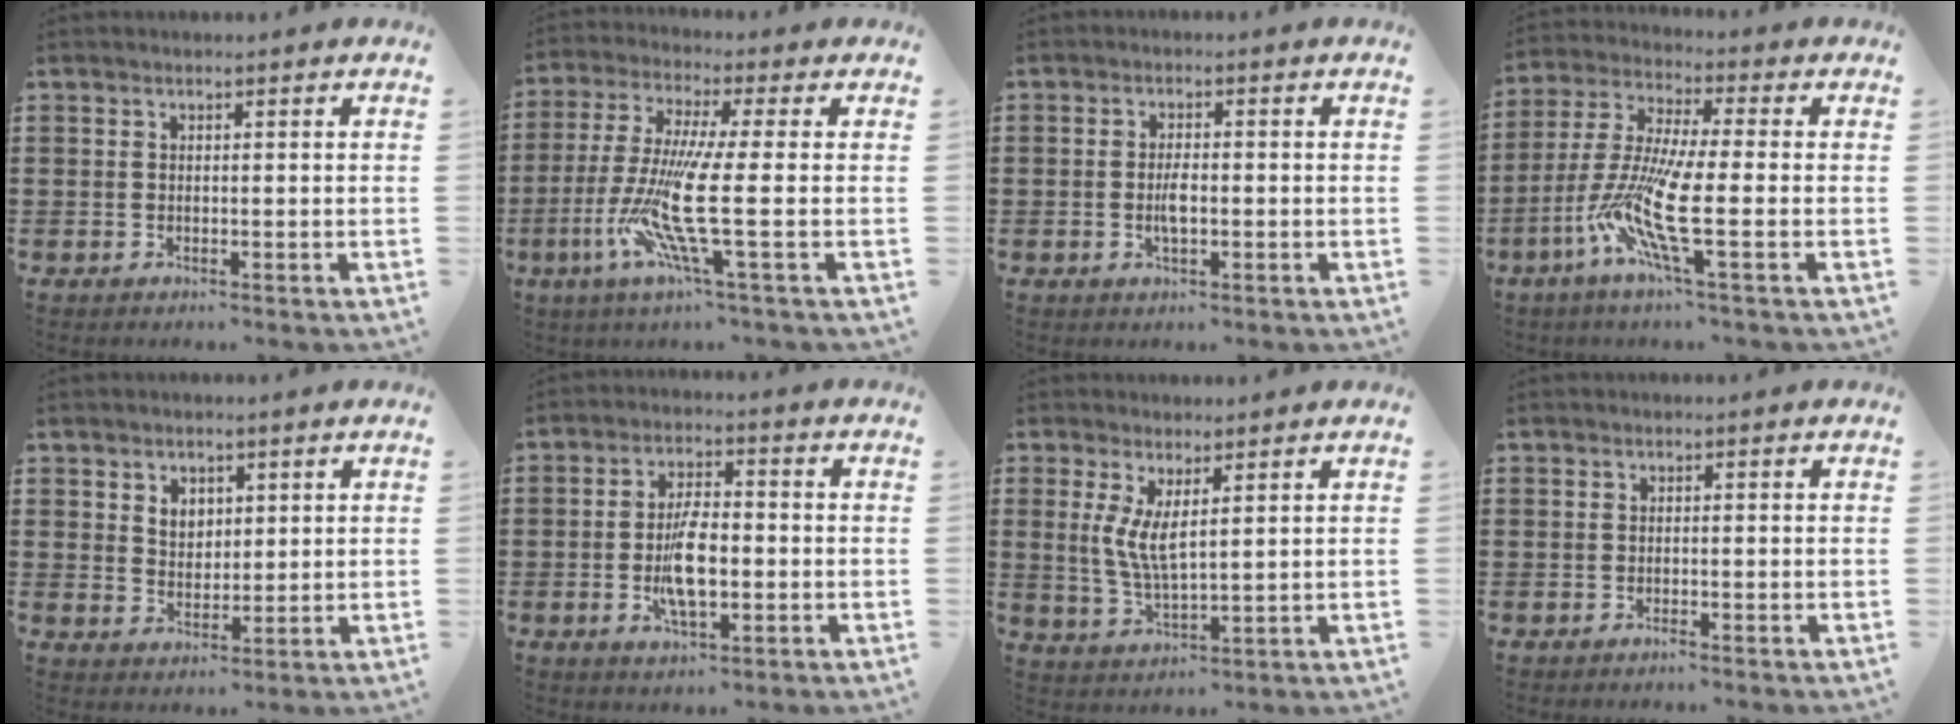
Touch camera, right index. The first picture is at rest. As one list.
[{"total": 12.2, "force": [-2.9, 0.9, 11.8], "torque": [-0.265, -0.025, -0.068]}, {"total": 2.9, "force": [-0.5, 1.1, 2.7], "torque": [-0.056, -0.001, -0.012]}, {"total": 11.6, "force": [-4.0, 1.7, 10.7], "torque": [-0.252, -0.020, -0.087]}, {"total": 3.2, "force": [1.9, 2.4, 1.0], "torque": [-0.029, 0.009, 0.034]}, {"total": 7.3, "force": [-1.3, 3.1, 6.4], "torque": [-0.138, -0.002, -0.028]}, {"total": 5.2, "force": [1.9, 1.5, 4.6], "torque": [-0.095, -0.002, 0.035]}, {"total": 0.7, "force": [-0.6, -0.1, 0.2], "torque": [-0.005, -0.005, -0.012]}]